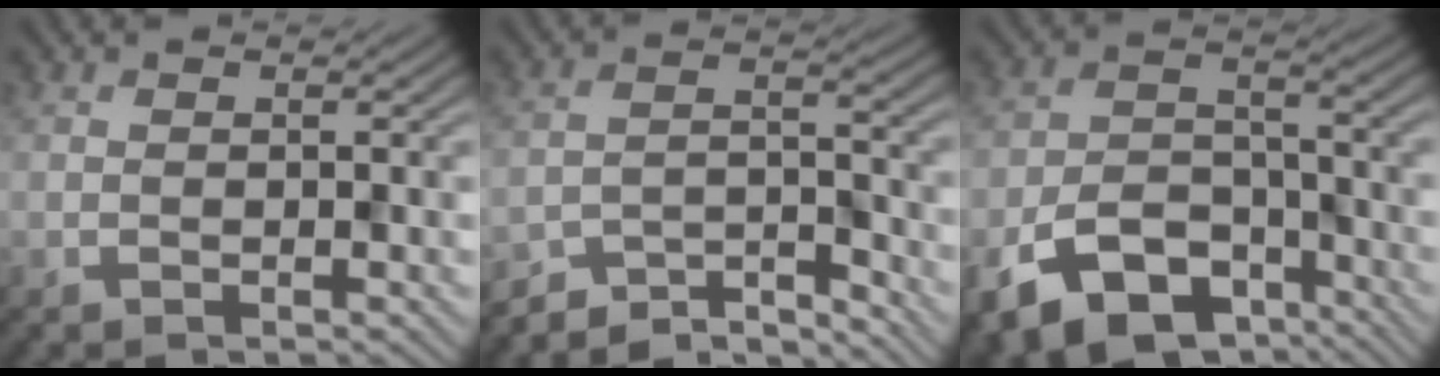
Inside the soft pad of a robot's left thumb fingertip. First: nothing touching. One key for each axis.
{"total": 7.1, "fx": -6.6, "fy": 1.5, "fz": 2.1, "tx": -0.038, "ty": 0.002, "tz": -0.119}
{"total": 11.3, "fx": -6.8, "fy": 6.5, "fz": 6.2, "tx": -0.129, "ty": -0.023, "tz": -0.119}